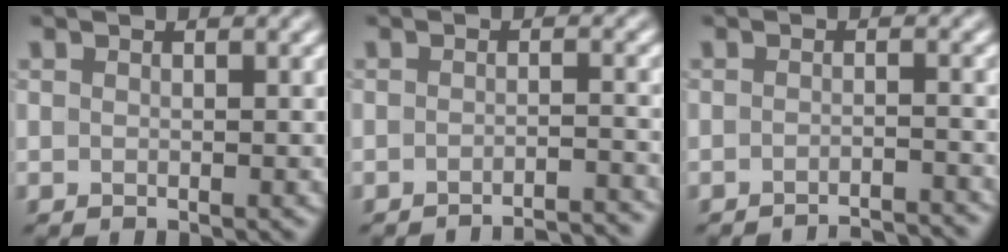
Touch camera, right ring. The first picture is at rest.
{"total": 4.7, "force": [-4.5, 0.2, 1.2], "torque": [-0.016, 0.011, -0.060]}
{"total": 3.8, "force": [-3.6, 0.0, 0.9], "torque": [-0.016, 0.009, -0.052]}